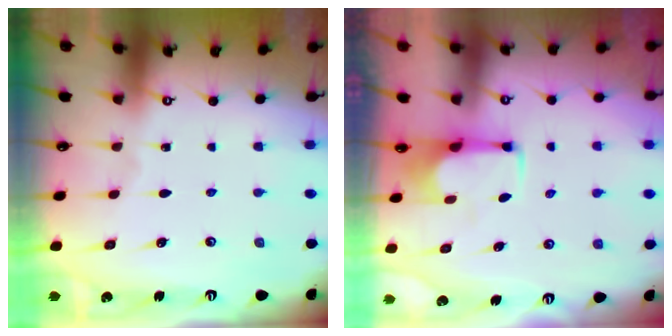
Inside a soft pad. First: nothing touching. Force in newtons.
{"total": 2.6, "press": 2.4, "slide": 1.1}